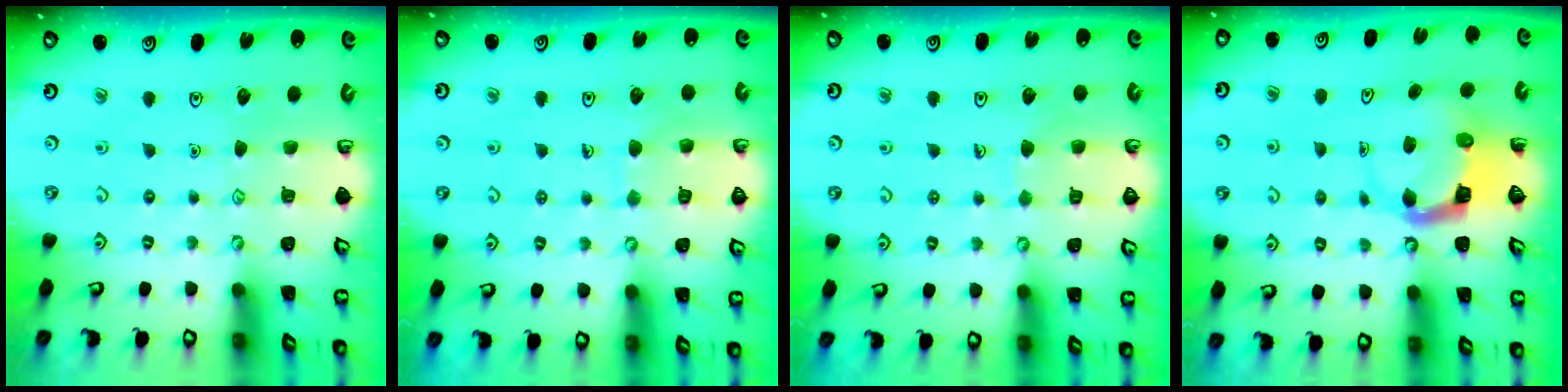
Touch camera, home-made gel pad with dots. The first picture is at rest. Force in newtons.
{"total": 5.7, "press": 5.7, "slide": 0.5}
{"total": 4.9, "press": 4.9, "slide": 0.4}
{"total": 4.0, "press": 4.0, "slide": 0.3}